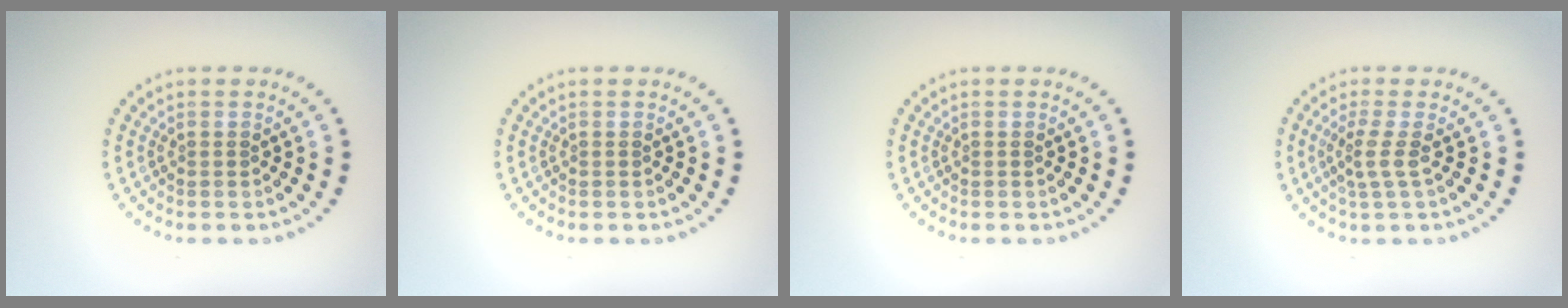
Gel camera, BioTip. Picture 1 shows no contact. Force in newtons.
{"total": 0.0}
{"total": 0.0}
{"total": 1.8, "press": 1.3, "slide": 1.2}